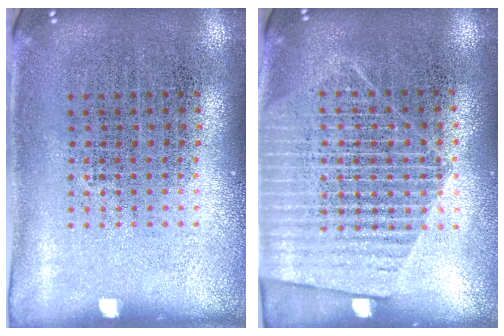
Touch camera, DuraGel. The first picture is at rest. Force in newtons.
{"total": 1.7, "press": 1.5, "slide": 0.8}